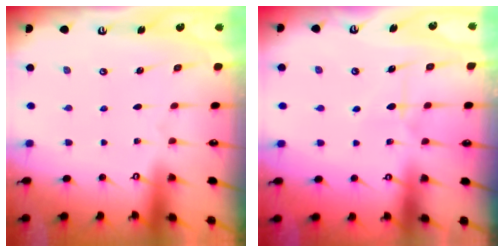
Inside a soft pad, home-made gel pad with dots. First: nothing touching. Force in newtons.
{"total": 5.9, "press": 5.9, "slide": 0.7}